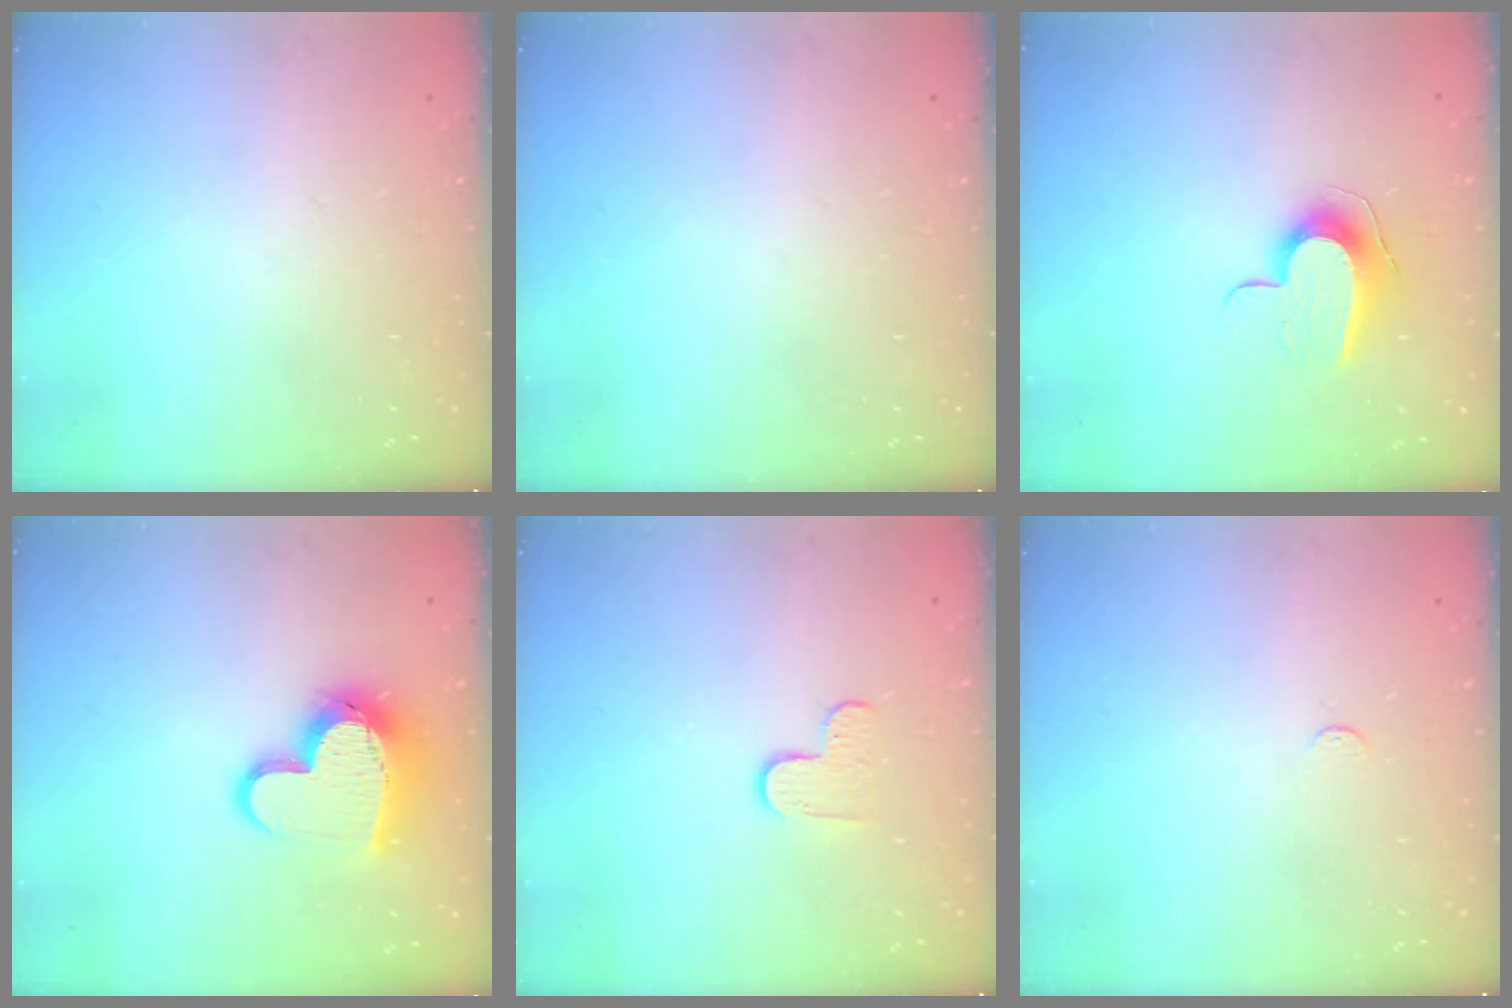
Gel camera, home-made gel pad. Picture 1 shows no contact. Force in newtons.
{"total": 0.0}
{"total": 9.3, "press": 9.3, "slide": 0.3}
{"total": 15.5, "press": 15.4, "slide": 1.6}
{"total": 3.6, "press": 3.6, "slide": 0.4}
{"total": 2.7, "press": 2.7, "slide": 0.2}